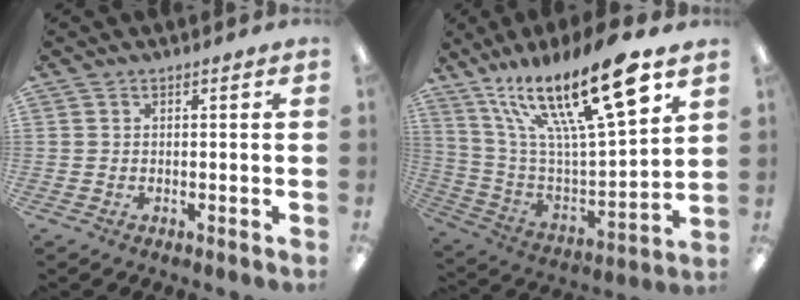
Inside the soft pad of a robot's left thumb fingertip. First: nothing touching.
{"total": 23.5, "force": [15.0, 5.8, 17.1], "torque": [-0.307, -0.096, 0.248]}